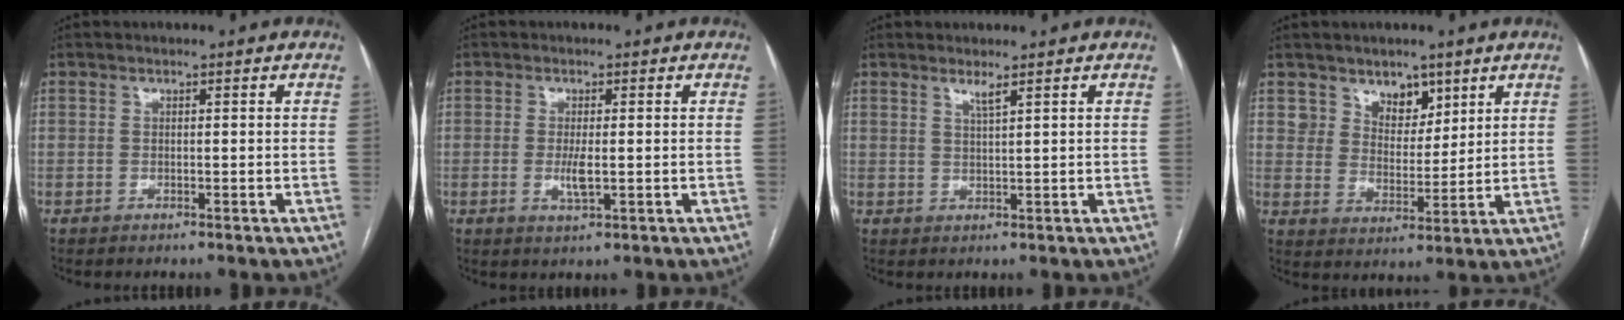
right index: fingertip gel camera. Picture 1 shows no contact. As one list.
[{"total": 2.8, "force": [-0.2, 0.6, 2.7], "torque": [-0.060, -0.005, 0.001]}, {"total": 1.7, "force": [1.3, -0.4, 1.0], "torque": [-0.025, -0.007, 0.029]}, {"total": 6.0, "force": [4.2, 3.9, 1.9], "torque": [-0.024, -0.002, 0.078]}]